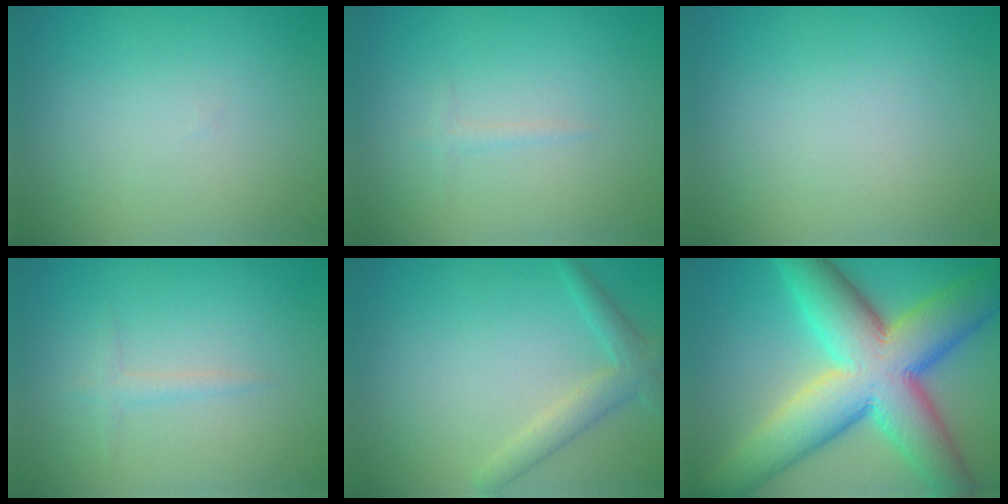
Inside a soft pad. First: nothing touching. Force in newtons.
{"total": 0.6, "press": 0.6, "slide": 0.0}
{"total": 0.0}
{"total": 1.3, "press": 1.3, "slide": 0.0}
{"total": 2.6, "press": 2.6, "slide": 0.1}
{"total": 13.6, "press": 13.6, "slide": 0.6}